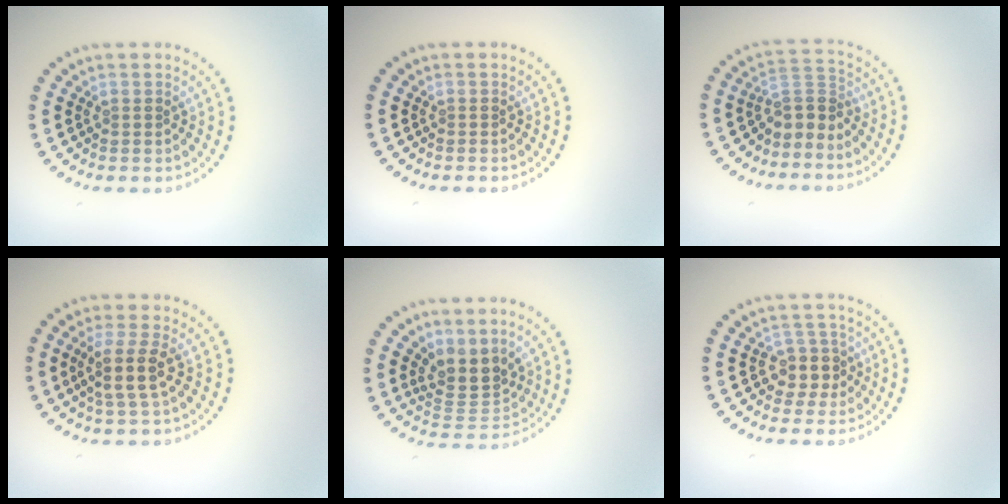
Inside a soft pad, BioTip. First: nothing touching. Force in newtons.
{"total": 0.0}
{"total": 2.9, "press": 2.1, "slide": 2.0}
{"total": 2.9, "press": 2.3, "slide": 1.7}
{"total": 3.6, "press": 2.9, "slide": 2.1}
{"total": 2.7, "press": 2.3, "slide": 1.5}